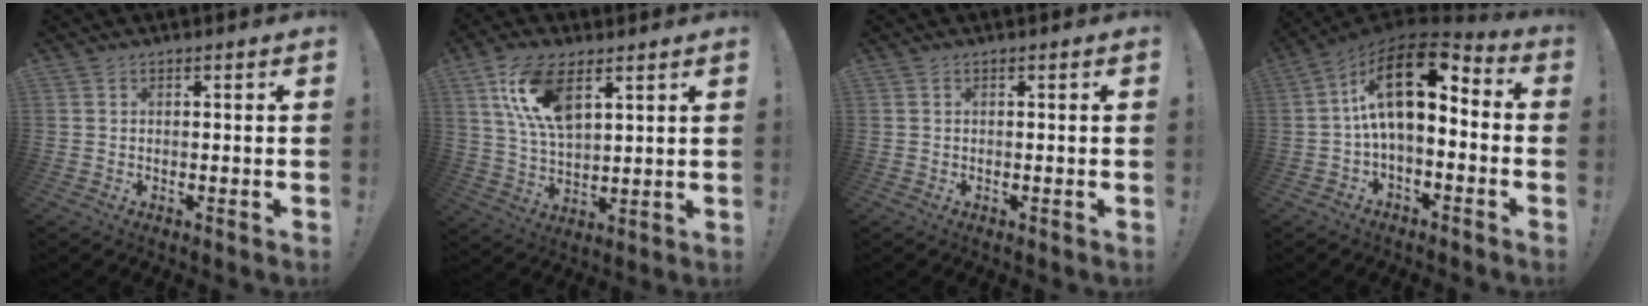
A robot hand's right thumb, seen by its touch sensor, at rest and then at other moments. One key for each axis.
{"total": 14.0, "fx": 6.8, "fy": 6.8, "fz": 10.1, "tx": -0.204, "ty": -0.012, "tz": 0.126}
{"total": 0.0}
{"total": 16.2, "fx": 4.0, "fy": 7.8, "fz": 13.7, "tx": -0.242, "ty": -0.018, "tz": 0.070}